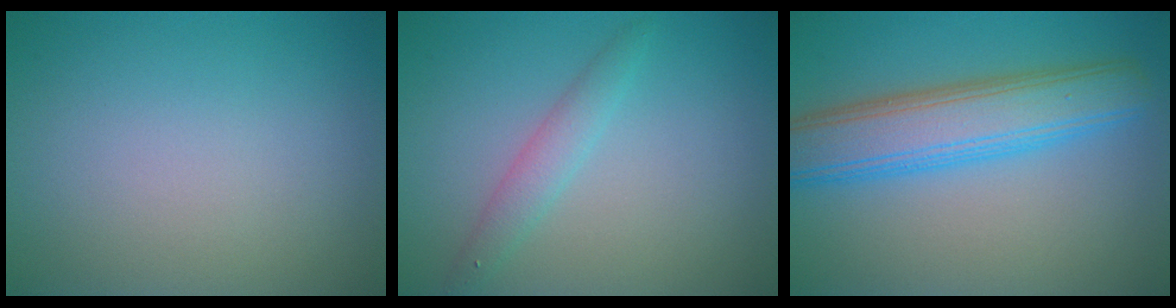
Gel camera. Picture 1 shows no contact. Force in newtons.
{"total": 1.9, "press": 1.9, "slide": 0.1}
{"total": 7.1, "press": 7.1, "slide": 0.1}